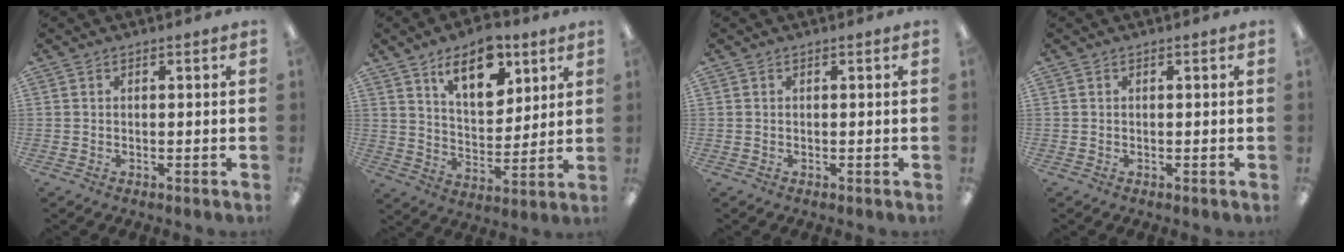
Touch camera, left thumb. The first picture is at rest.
{"total": 13.7, "force": [8.4, 6.9, 8.3], "torque": [-0.117, -0.034, 0.145]}
{"total": 0.0}
{"total": 0.0}